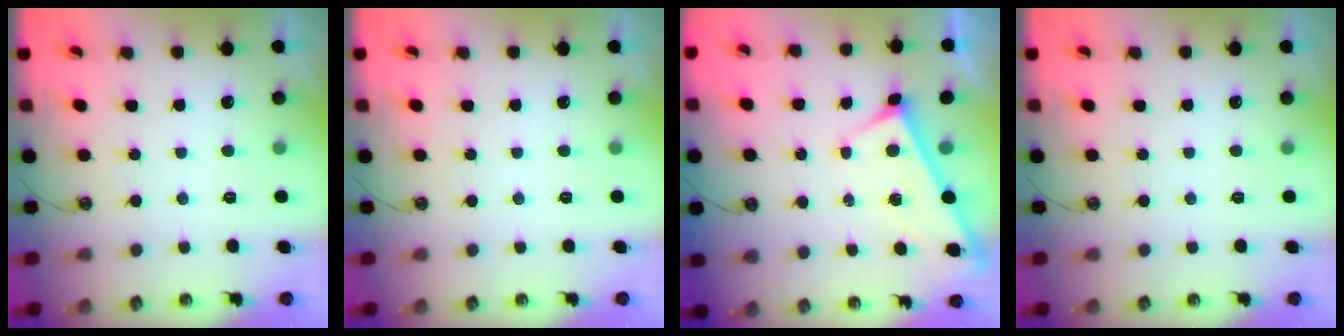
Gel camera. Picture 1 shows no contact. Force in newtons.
{"total": 0.0}
{"total": 2.9, "press": 2.9, "slide": 0.3}
{"total": 0.0}